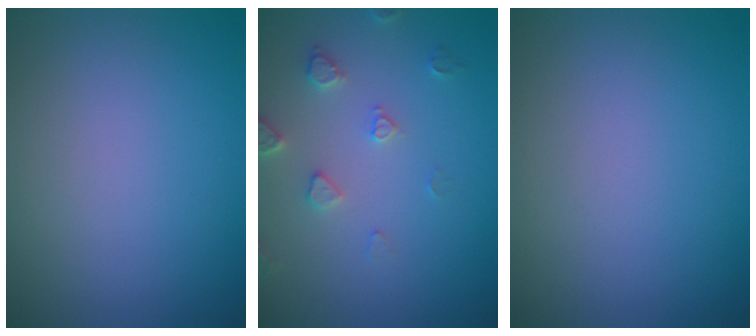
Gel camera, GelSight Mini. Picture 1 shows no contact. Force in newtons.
{"total": 2.2, "press": 2.2, "slide": 0.4}
{"total": 0.0}